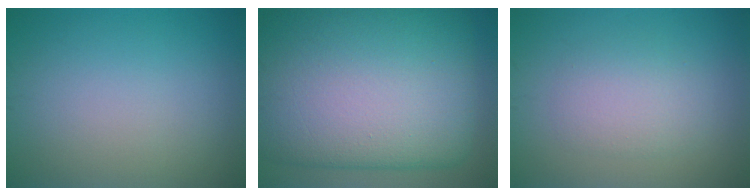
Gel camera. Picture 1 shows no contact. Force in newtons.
{"total": 20.2, "press": 20.2, "slide": 0.3}
{"total": 2.8, "press": 2.8, "slide": 0.2}